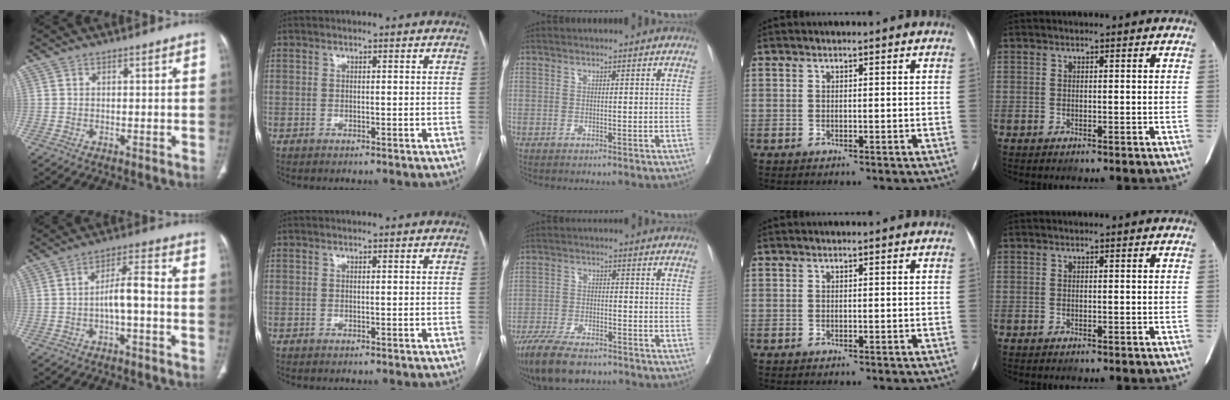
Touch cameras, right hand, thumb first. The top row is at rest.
{"thumb": {"total": 5.9, "force": [-1.5, 1.6, 5.4], "torque": [-0.097, 0.032, -0.028]}, "middle": {"total": 10.7, "force": [-8.3, 3.3, 5.9], "torque": [-0.103, -0.019, -0.141]}}